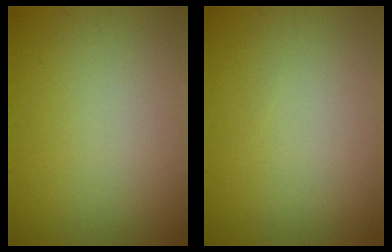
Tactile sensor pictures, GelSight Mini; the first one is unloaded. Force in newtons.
{"total": 0.0}